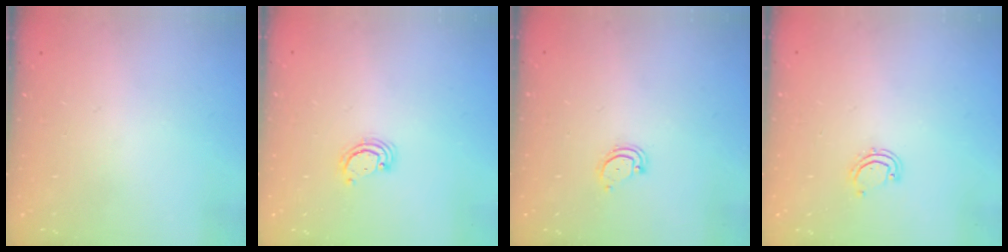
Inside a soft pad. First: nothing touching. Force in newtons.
{"total": 2.9, "press": 2.8, "slide": 0.3}
{"total": 3.1, "press": 3.1, "slide": 0.3}
{"total": 4.8, "press": 4.5, "slide": 1.8}